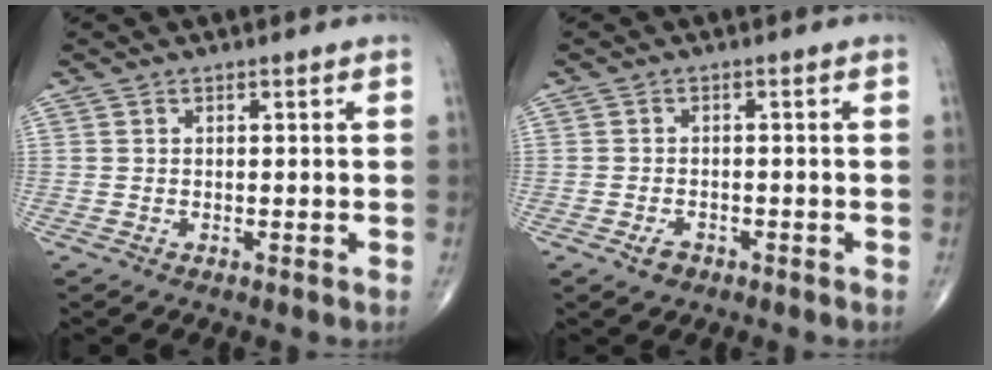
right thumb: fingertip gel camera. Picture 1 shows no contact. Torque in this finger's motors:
{"motor_torque": [-0.24, 0.04, 0.12, 0.10, 0.04]}